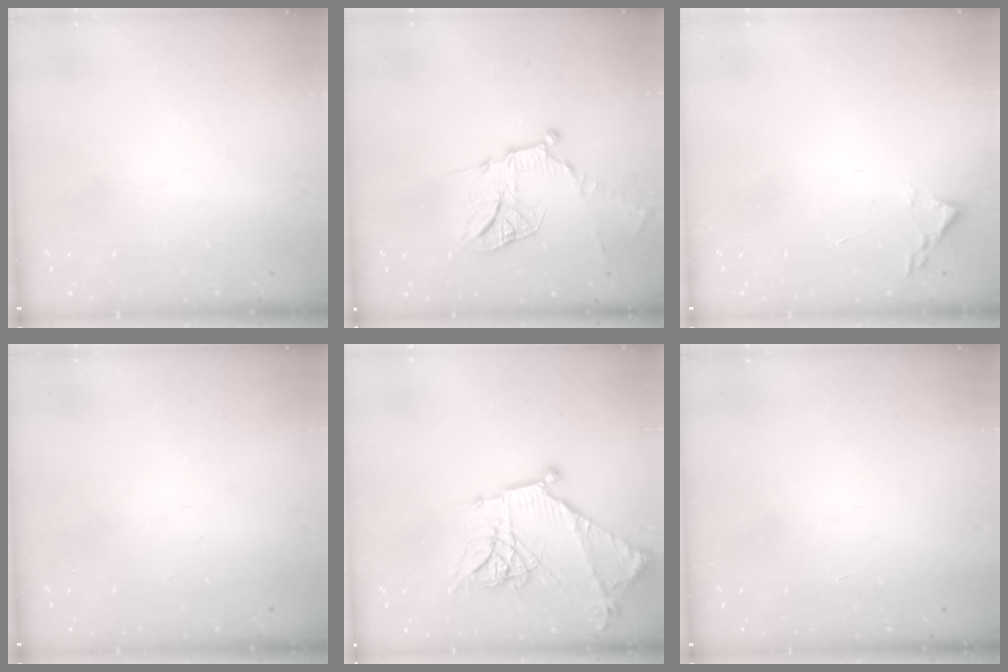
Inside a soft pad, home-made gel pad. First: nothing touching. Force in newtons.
{"total": 13.4, "press": 13.3, "slide": 1.2}
{"total": 1.8, "press": 1.7, "slide": 0.2}
{"total": 0.0}
{"total": 16.5, "press": 16.4, "slide": 1.1}
{"total": 1.7, "press": 1.7, "slide": 0.1}